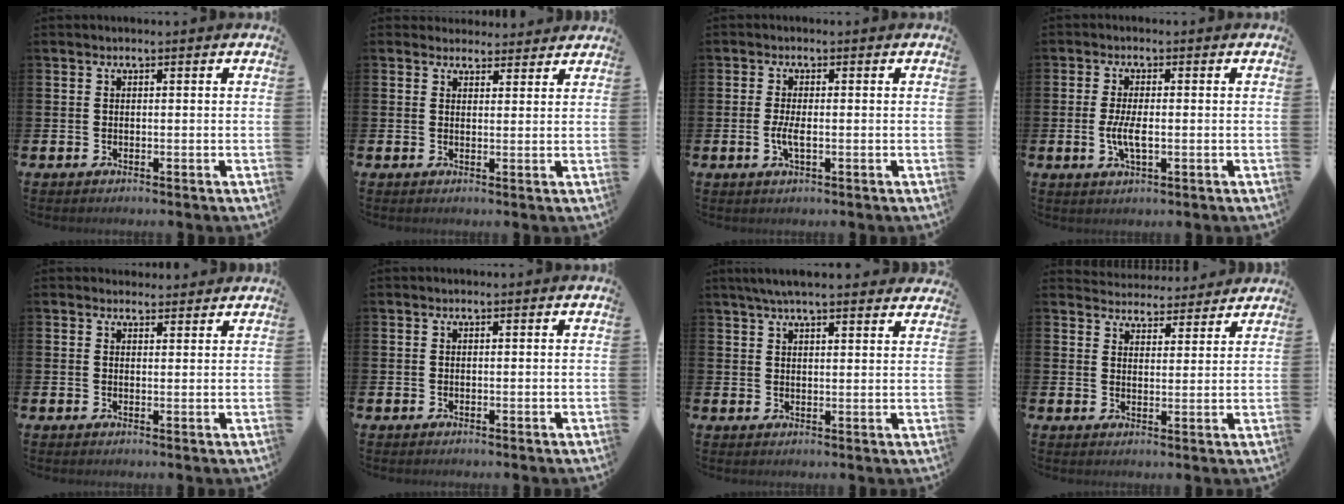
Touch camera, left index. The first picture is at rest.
{"total": 3.1, "force": [2.9, 1.0, -0.3], "torque": [0.010, -0.015, 0.052]}
{"total": 2.5, "force": [-0.5, 0.8, 2.4], "torque": [-0.042, 0.000, -0.009]}
{"total": 3.7, "force": [-0.5, 1.4, 3.4], "torque": [-0.068, -0.001, -0.012]}
{"total": 2.2, "force": [2.1, 0.7, -0.2], "torque": [0.009, -0.008, 0.038]}
{"total": 0.0}
{"total": 4.9, "force": [4.5, 0.5, 1.9], "torque": [-0.045, -0.011, 0.082]}
{"total": 4.5, "force": [4.4, 1.0, -0.3], "torque": [-0.007, -0.034, 0.078]}